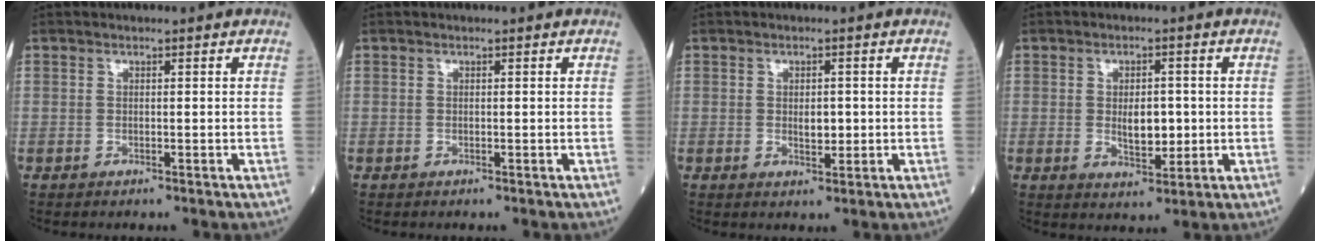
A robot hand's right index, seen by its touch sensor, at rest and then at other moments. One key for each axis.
{"total": 0.0}
{"total": 2.3, "fx": 0.0, "fy": 1.2, "fz": 2.0, "tx": -0.028, "ty": -0.001, "tz": 0.003}
{"total": 4.9, "fx": -0.1, "fy": 2.4, "fz": 4.3, "tx": -0.063, "ty": -0.004, "tz": 0.005}